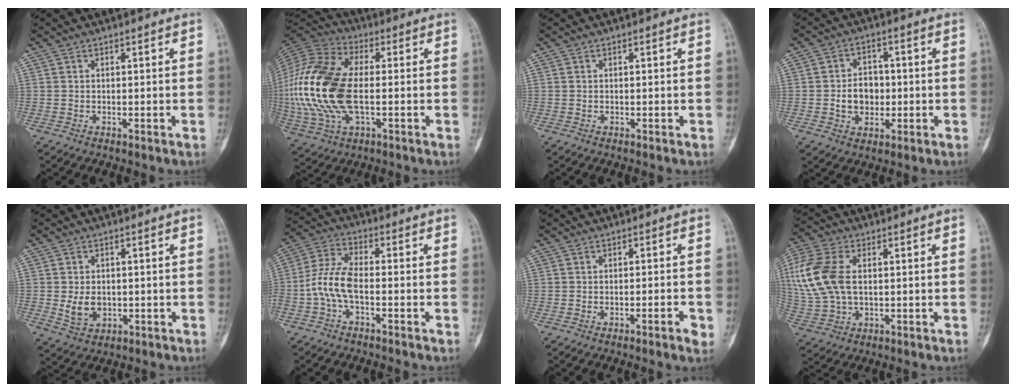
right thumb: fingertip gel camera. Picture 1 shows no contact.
{"total": 23.4, "force": [-1.2, 12.6, 19.7], "torque": [-0.447, 0.003, -0.020]}
{"total": 0.0}
{"total": 6.9, "force": [-0.8, 5.5, 4.1], "torque": [-0.040, 0.013, -0.013]}
{"total": 5.0, "force": [-0.4, 3.8, 3.3], "torque": [-0.043, -0.004, 0.002]}
{"total": 7.8, "force": [-2.3, 3.4, 6.6], "torque": [-0.150, 0.032, -0.054]}
{"total": 2.8, "force": [-1.3, 0.5, 2.5], "torque": [-0.040, 0.005, -0.018]}
{"total": 15.9, "force": [2.3, 10.0, 12.1], "torque": [-0.290, 0.006, 0.047]}